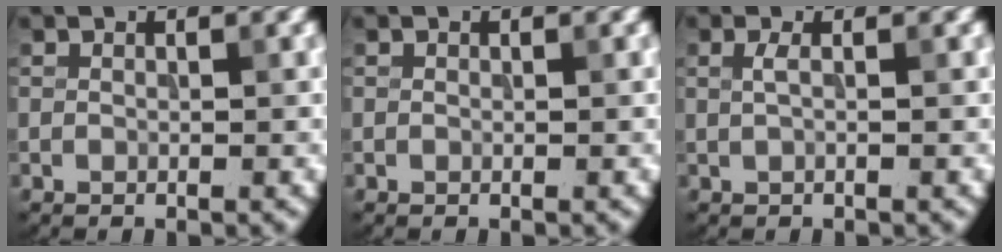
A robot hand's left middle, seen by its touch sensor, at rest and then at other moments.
{"total": 0.0}
{"total": 1.0, "force": [0.2, 0.2, 0.9], "torque": [-0.021, 0.002, 0.003]}